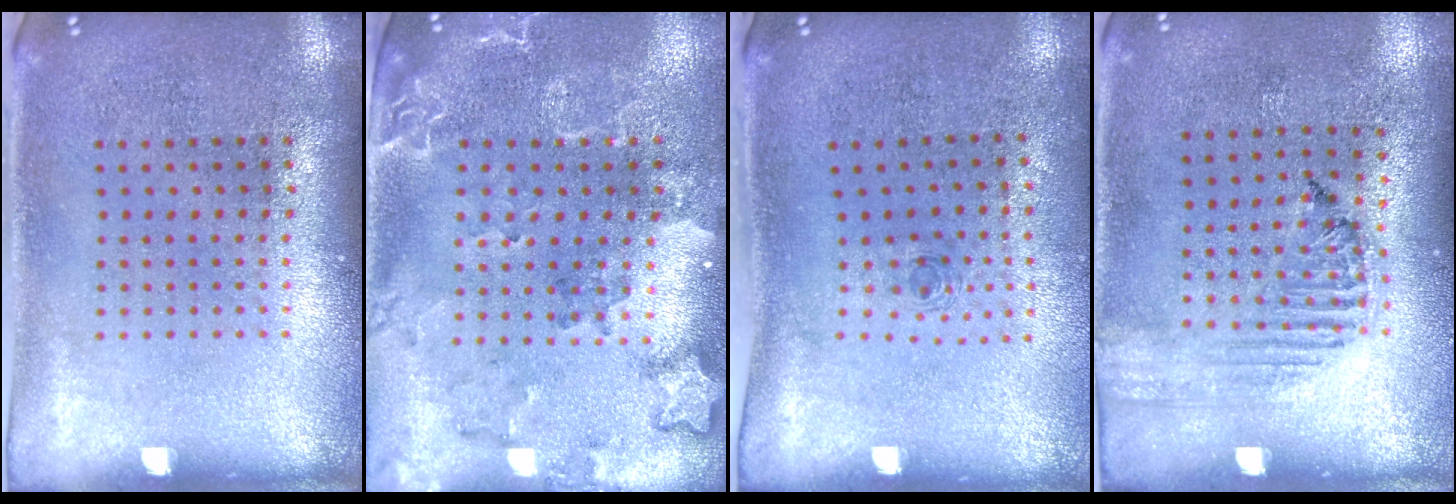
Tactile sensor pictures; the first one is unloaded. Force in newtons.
{"total": 2.1, "press": 1.9, "slide": 0.9}
{"total": 0.7, "press": 0.2, "slide": 0.6}
{"total": 1.3, "press": 1.3, "slide": 0.2}